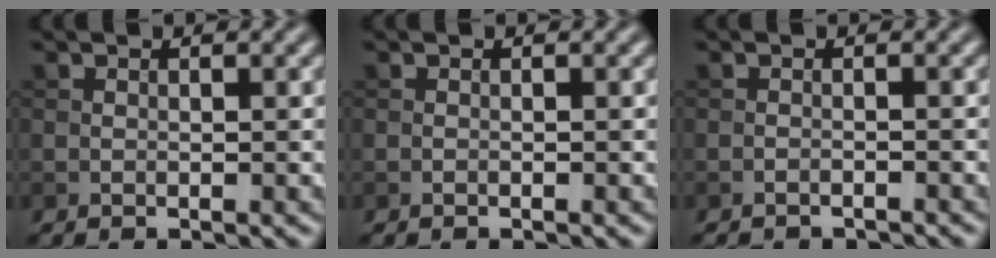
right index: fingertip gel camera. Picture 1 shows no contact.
{"total": 0.0}
{"total": 2.2, "force": [-2.2, 0.2, 0.3], "torque": [-0.011, -0.005, -0.034]}